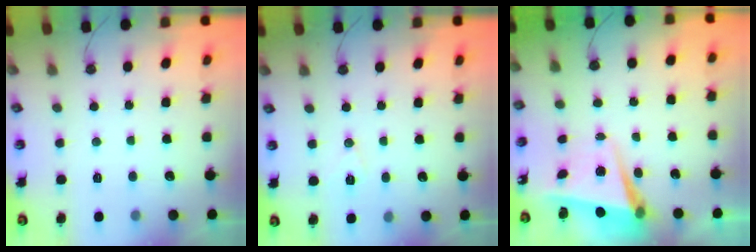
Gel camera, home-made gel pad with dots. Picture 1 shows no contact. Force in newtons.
{"total": 6.8, "press": 5.0, "slide": 4.5}
{"total": 5.2, "press": 5.2, "slide": 0.6}